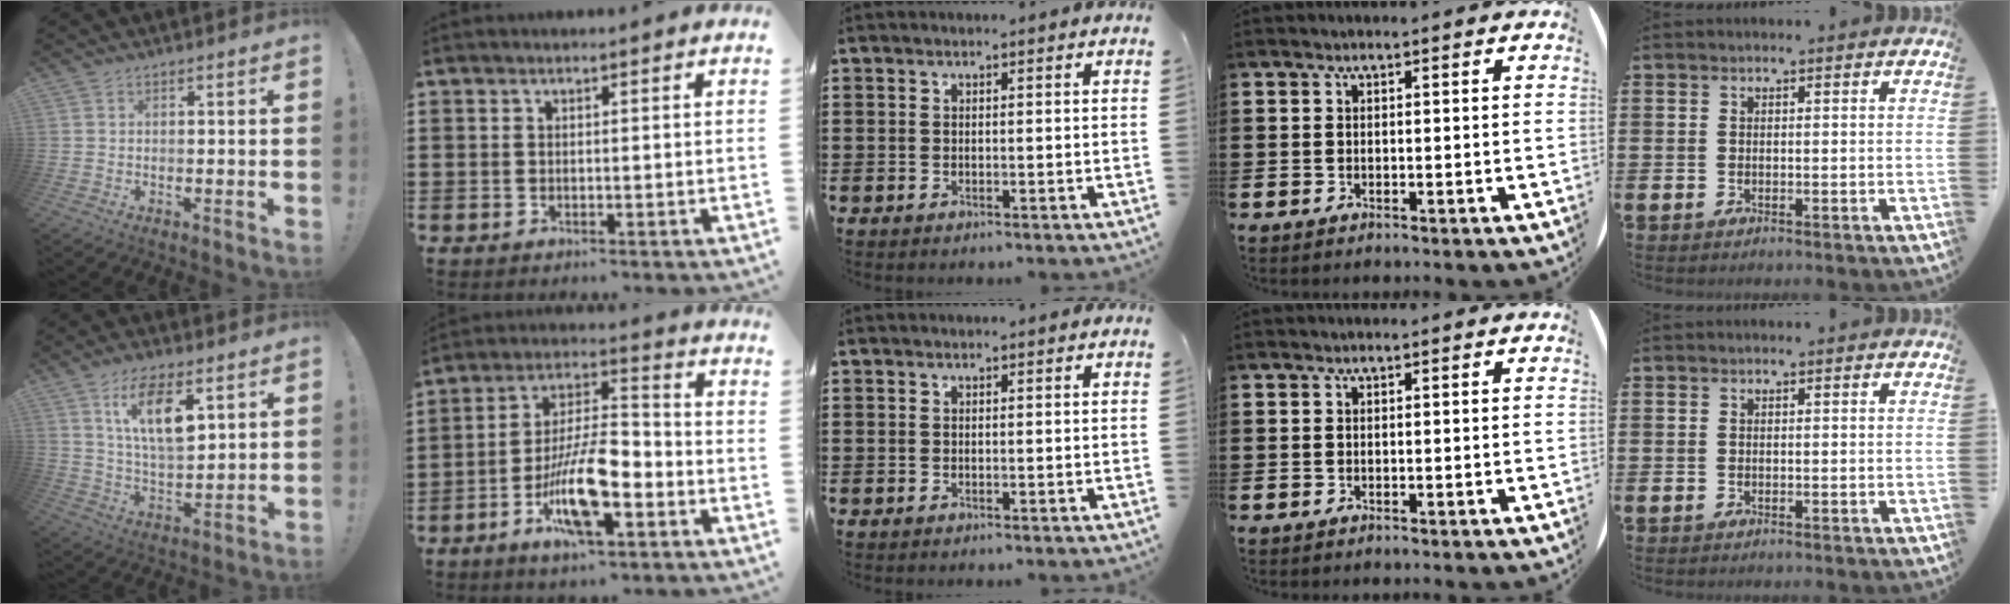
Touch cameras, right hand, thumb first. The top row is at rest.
{"thumb": {"total": 13.4, "force": [6.0, 5.5, 10.6], "torque": [-0.191, -0.015, 0.105]}, "index": {"total": 12.4, "force": [-5.4, 4.1, 10.4], "torque": [-0.210, 0.004, -0.097]}}